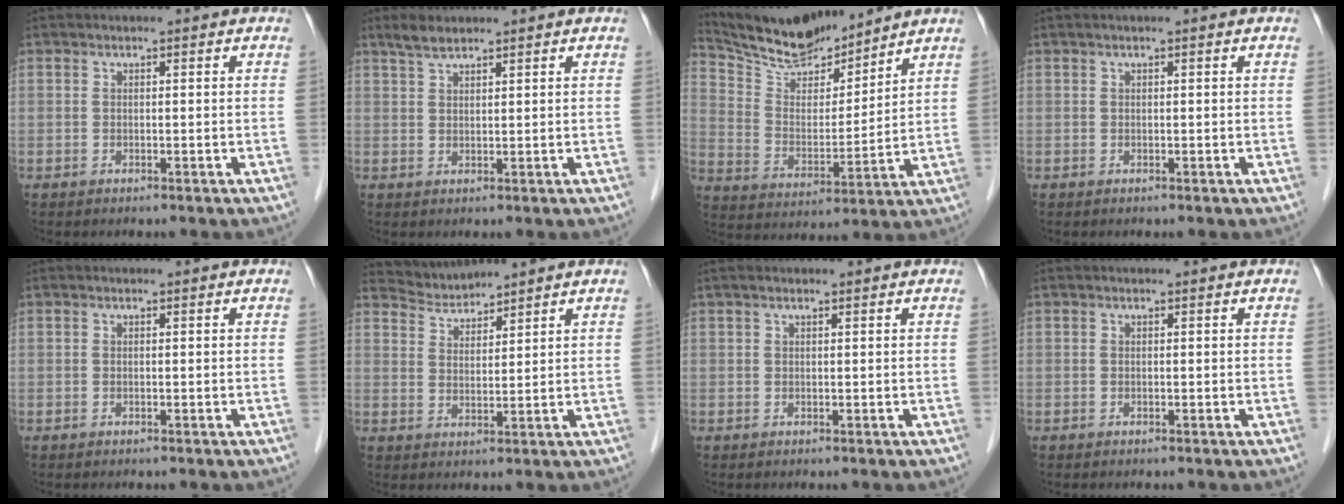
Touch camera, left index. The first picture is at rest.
{"total": 2.6, "force": [2.2, 0.6, 1.2], "torque": [-0.029, 0.010, 0.043]}
{"total": 12.6, "force": [11.9, 2.0, 3.8], "torque": [-0.077, 0.006, 0.224]}
{"total": 0.0}
{"total": 0.0}
{"total": 3.7, "force": [3.6, 0.0, -0.8], "torque": [0.011, 0.008, 0.075]}
{"total": 1.0, "force": [0.8, 0.2, 0.6], "torque": [-0.015, 0.017, 0.015]}
{"total": 0.0}